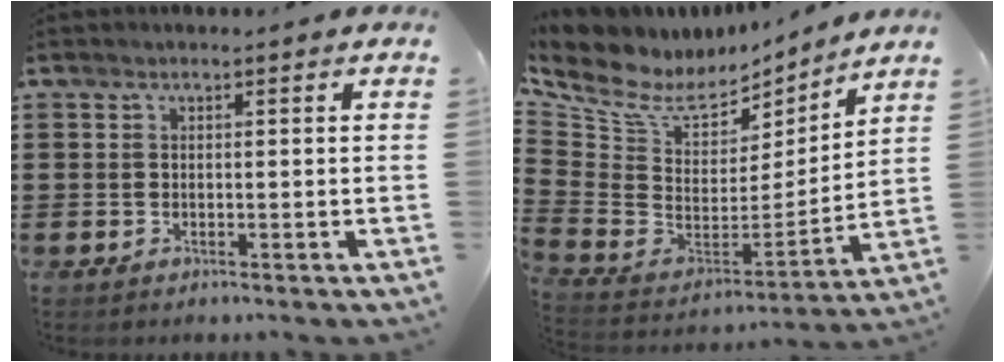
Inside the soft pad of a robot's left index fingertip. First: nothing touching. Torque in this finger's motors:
{"motor_torque": [1.15, -0.99, 0.23, 0.09]}